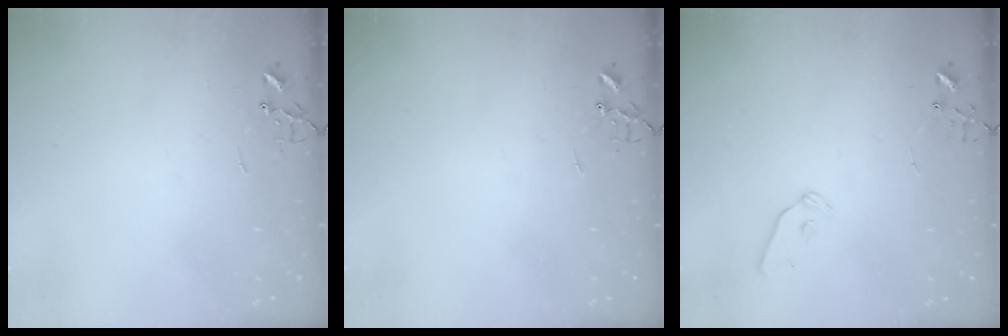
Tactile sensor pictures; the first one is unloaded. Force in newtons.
{"total": 0.0}
{"total": 8.7, "press": 8.7, "slide": 0.9}